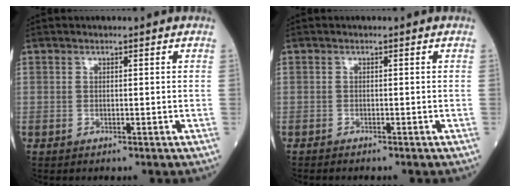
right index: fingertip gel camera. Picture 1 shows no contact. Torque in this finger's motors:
{"motor_torque": [0.13, -0.04, -0.10, -0.04]}